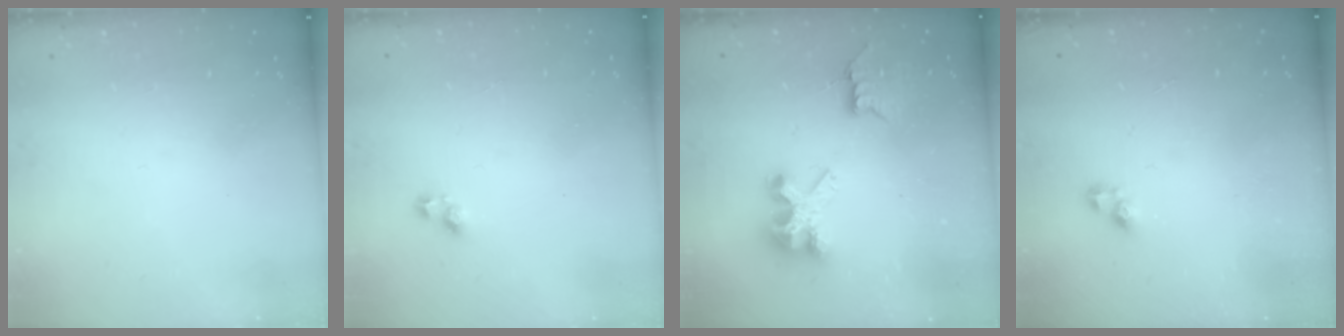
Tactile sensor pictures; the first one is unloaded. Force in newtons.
{"total": 3.2, "press": 3.1, "slide": 0.6}
{"total": 7.8, "press": 7.8, "slide": 0.3}
{"total": 3.9, "press": 3.9, "slide": 0.7}